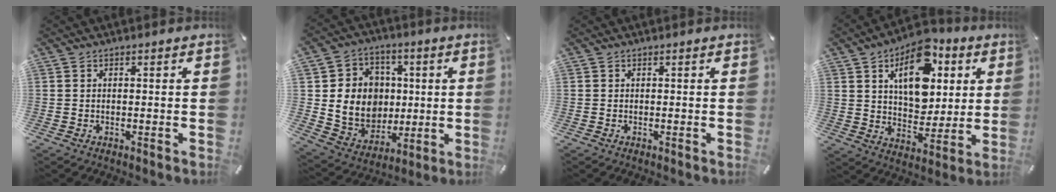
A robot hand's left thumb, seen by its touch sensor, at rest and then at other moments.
{"total": 12.6, "force": [1.0, 12.1, 3.4], "torque": [-0.055, -0.005, 0.034]}
{"total": 0.0}
{"total": 16.3, "force": [6.9, 10.7, 10.2], "torque": [-0.139, -0.024, 0.120]}